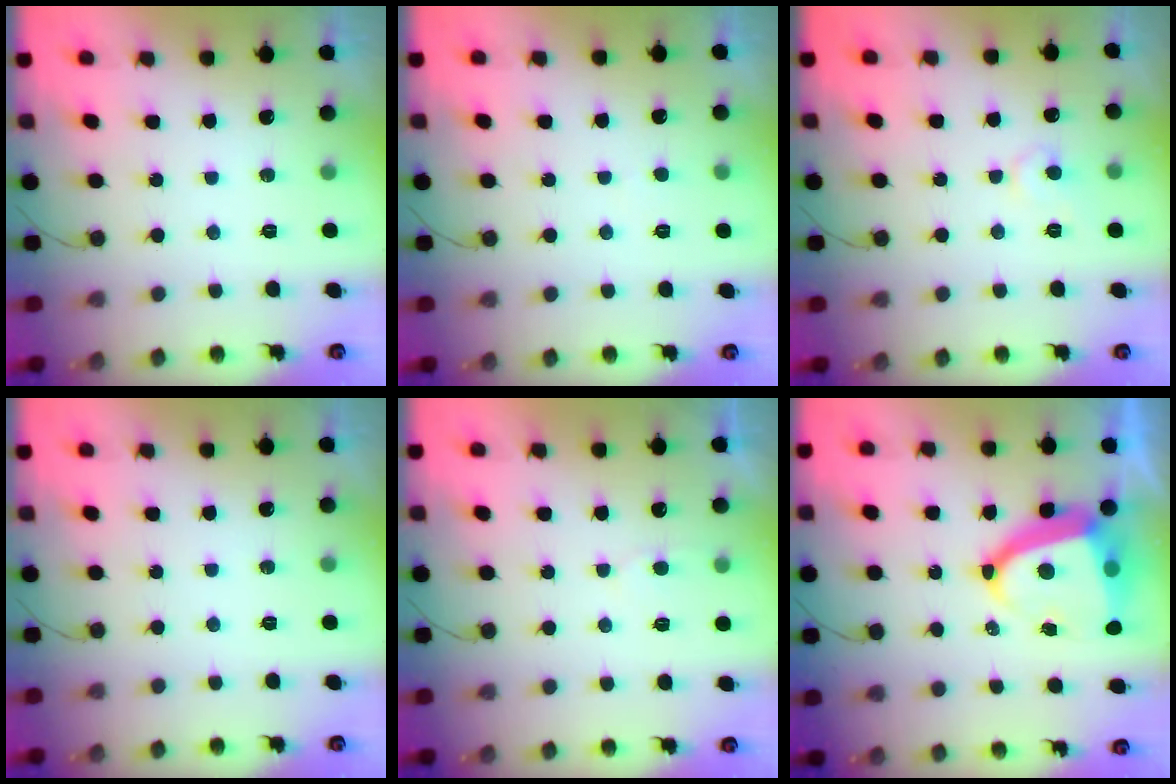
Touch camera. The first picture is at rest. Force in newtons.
{"total": 1.6, "press": 1.6, "slide": 0.2}
{"total": 6.3, "press": 6.3, "slide": 0.7}
{"total": 0.0}
{"total": 2.9, "press": 2.8, "slide": 0.3}
{"total": 14.3, "press": 14.2, "slide": 1.6}